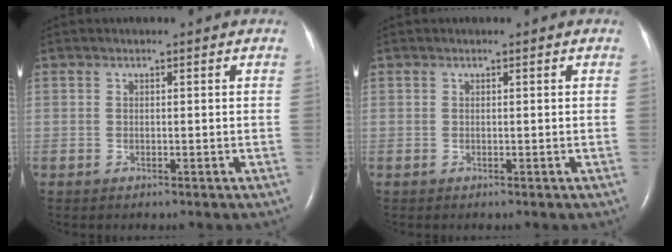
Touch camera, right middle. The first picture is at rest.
{"total": 0.0}